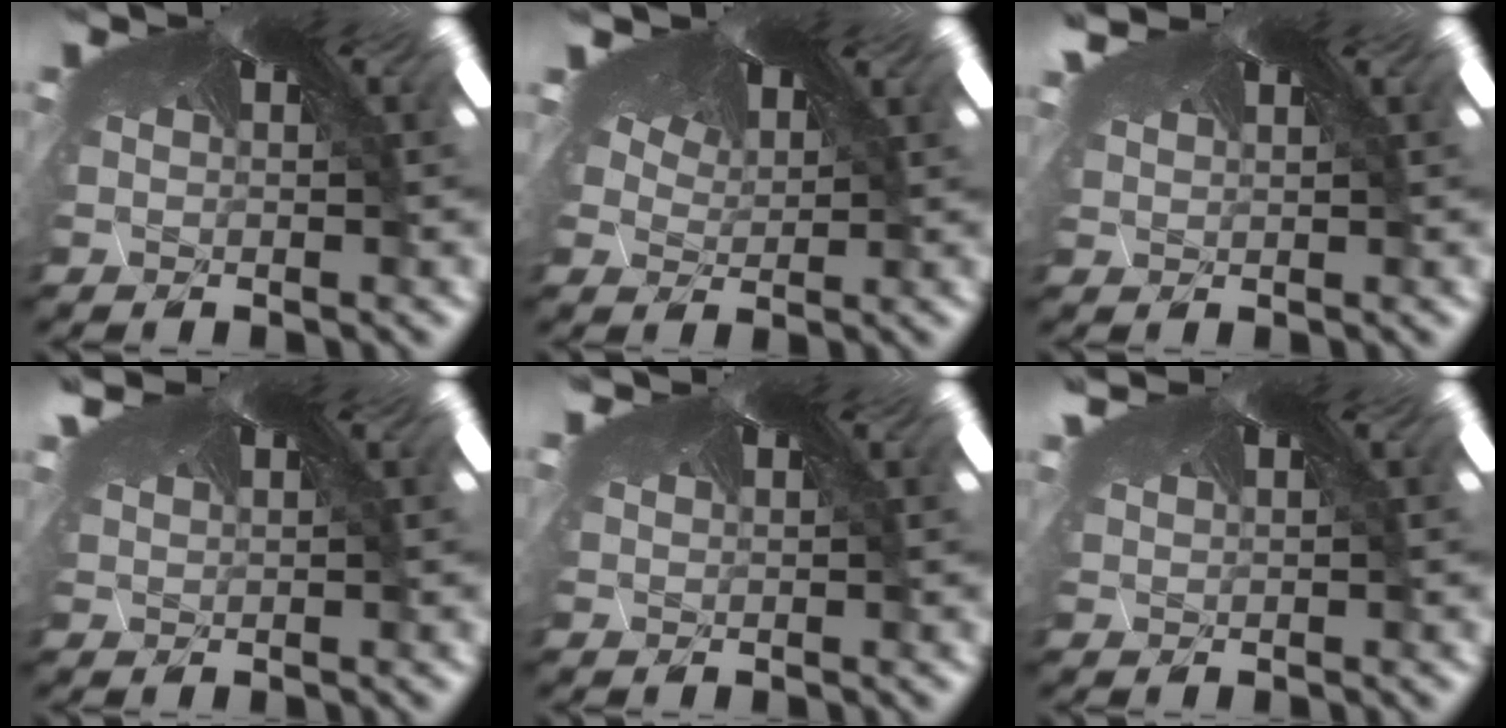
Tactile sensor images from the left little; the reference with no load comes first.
{"total": 3.1, "force": [0.4, 2.2, 2.1], "torque": [-0.049, 0.008, 0.023]}
{"total": 1.1, "force": [1.0, 0.5, 0.0], "torque": [-0.022, 0.003, 0.017]}
{"total": 1.1, "force": [1.0, 0.5, 0.0], "torque": [-0.022, 0.003, 0.018]}
{"total": 1.1, "force": [0.4, 0.9, 0.5], "torque": [-0.021, 0.005, 0.006]}
{"total": 0.9, "force": [0.8, 0.3, -0.1], "torque": [-0.015, 0.001, 0.014]}